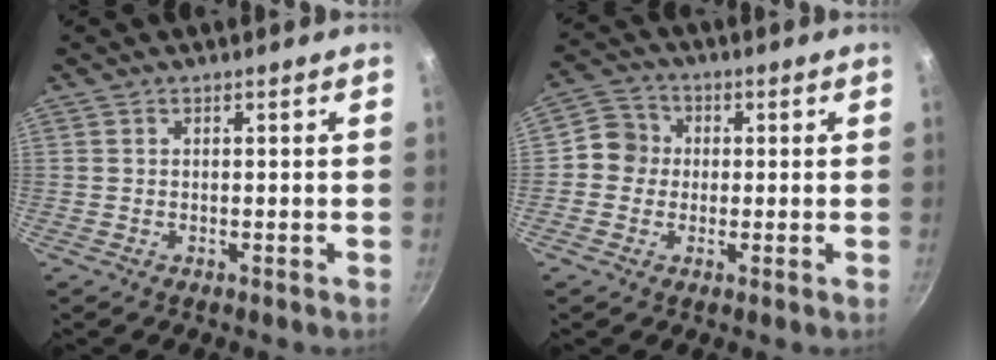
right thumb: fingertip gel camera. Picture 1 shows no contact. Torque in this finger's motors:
{"motor_torque": [0.43, -0.24, 0.15, -0.57, 0.00]}